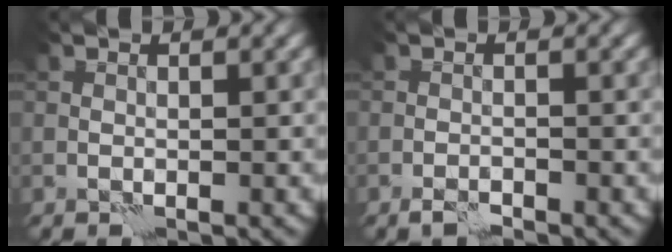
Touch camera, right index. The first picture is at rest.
{"total": 1.3, "force": [-1.1, 0.2, 0.5], "torque": [-0.012, 0.000, -0.024]}